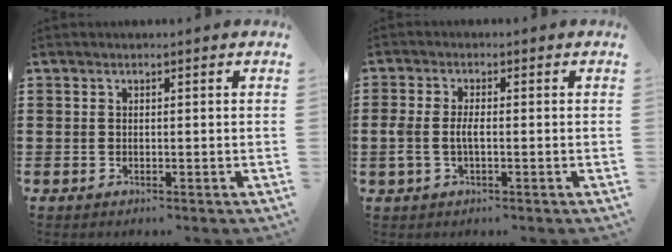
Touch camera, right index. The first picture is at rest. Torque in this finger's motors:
{"motor_torque": [0.72, -0.53, 0.12, 0.05]}